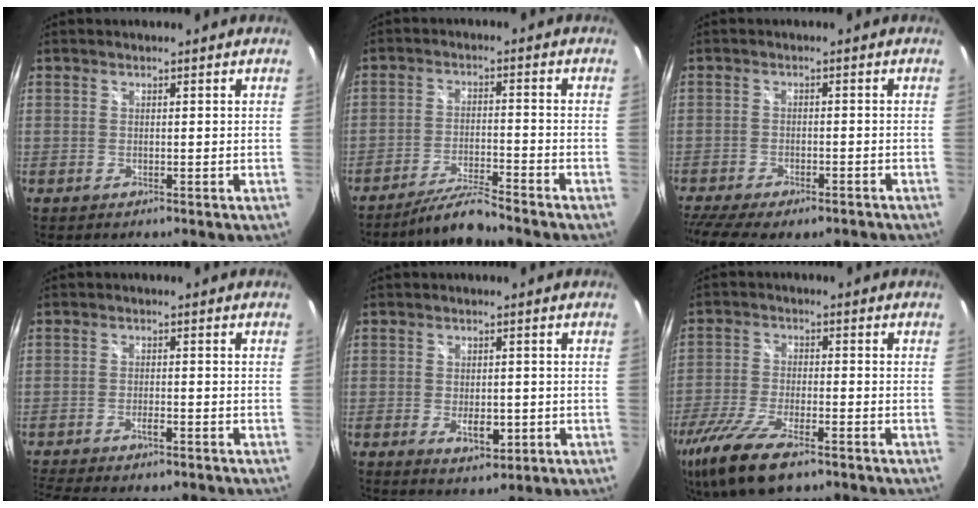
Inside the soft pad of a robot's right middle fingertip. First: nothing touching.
{"total": 6.4, "force": [-5.9, -1.1, 2.0], "torque": [-0.058, 0.002, -0.109]}
{"total": 12.6, "force": [-10.0, 3.8, 6.6], "torque": [-0.147, -0.044, -0.155]}
{"total": 5.6, "force": [-4.7, 0.9, 2.7], "torque": [-0.070, -0.014, -0.083]}
{"total": 4.7, "force": [-1.5, 2.6, 3.7], "torque": [-0.068, -0.010, -0.019]}
{"total": 13.9, "force": [-9.3, 4.5, 9.4], "torque": [-0.214, -0.044, -0.178]}